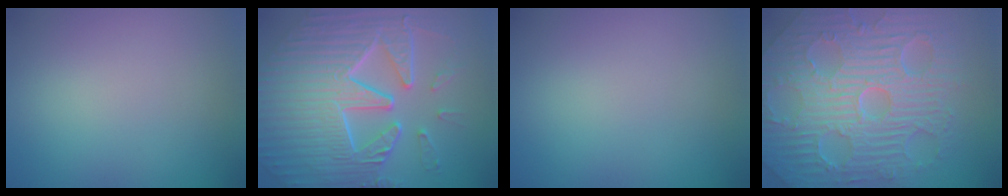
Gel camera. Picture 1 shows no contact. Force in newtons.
{"total": 11.1, "press": 7.7, "slide": 8.0}
{"total": 0.0}
{"total": 11.5, "press": 7.5, "slide": 8.8}